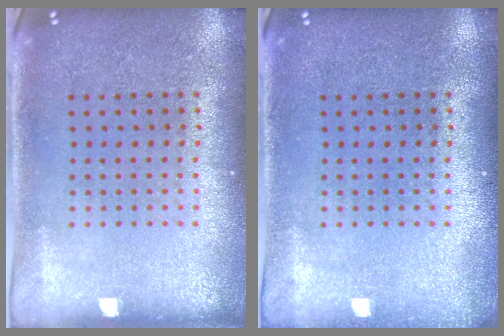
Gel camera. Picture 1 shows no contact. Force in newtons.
{"total": 0.7, "press": 0.7, "slide": 0.1}